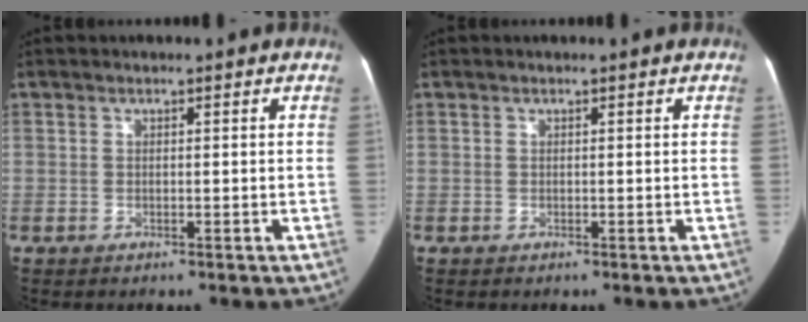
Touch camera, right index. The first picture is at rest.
{"total": 0.0}